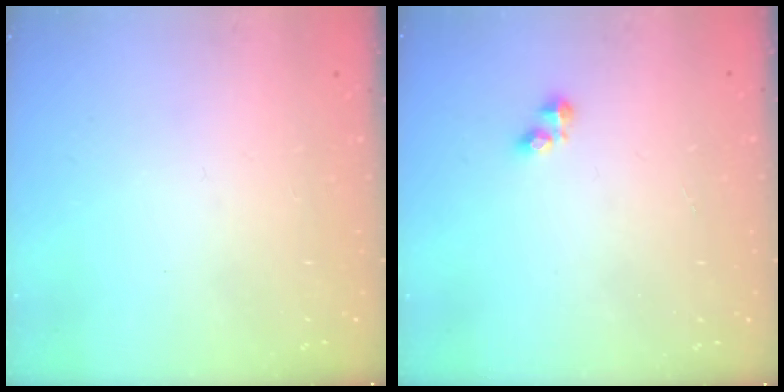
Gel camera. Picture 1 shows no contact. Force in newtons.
{"total": 2.4, "press": 2.4, "slide": 0.4}